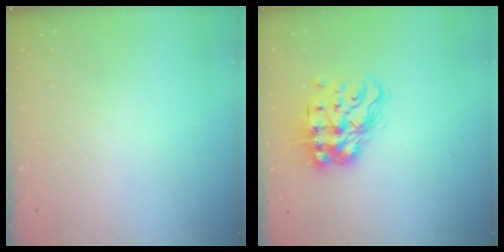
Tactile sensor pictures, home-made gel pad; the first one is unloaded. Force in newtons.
{"total": 14.7, "press": 14.6, "slide": 1.6}